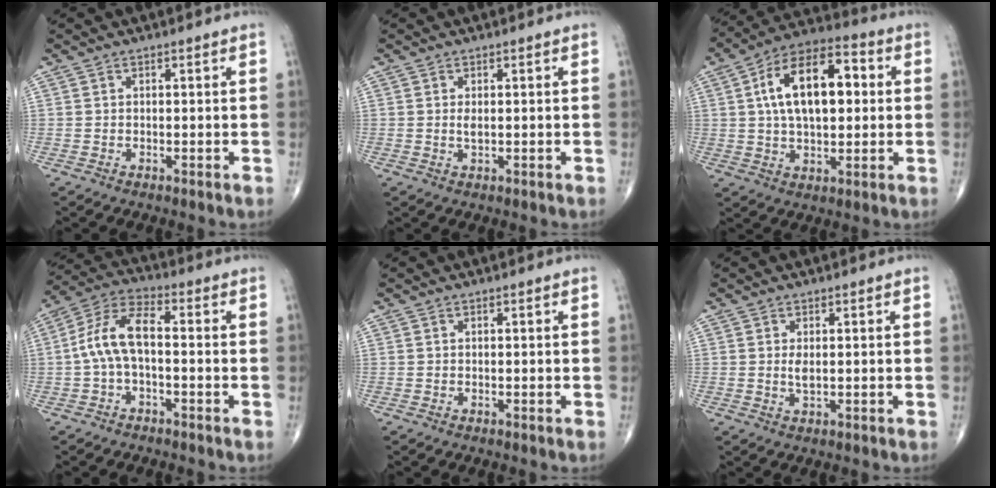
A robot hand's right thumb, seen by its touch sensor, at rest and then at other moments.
{"total": 1.0, "force": [0.1, 0.4, 0.9], "torque": [-0.018, -0.003, 0.003]}
{"total": 17.2, "force": [2.9, 9.1, 14.4], "torque": [-0.225, 0.024, 0.041]}
{"total": 9.2, "force": [-0.9, 4.3, 8.1], "torque": [-0.163, 0.037, -0.026]}
{"total": 0.0}
{"total": 1.7, "force": [0.2, 0.7, 1.6], "torque": [-0.030, -0.004, 0.007]}